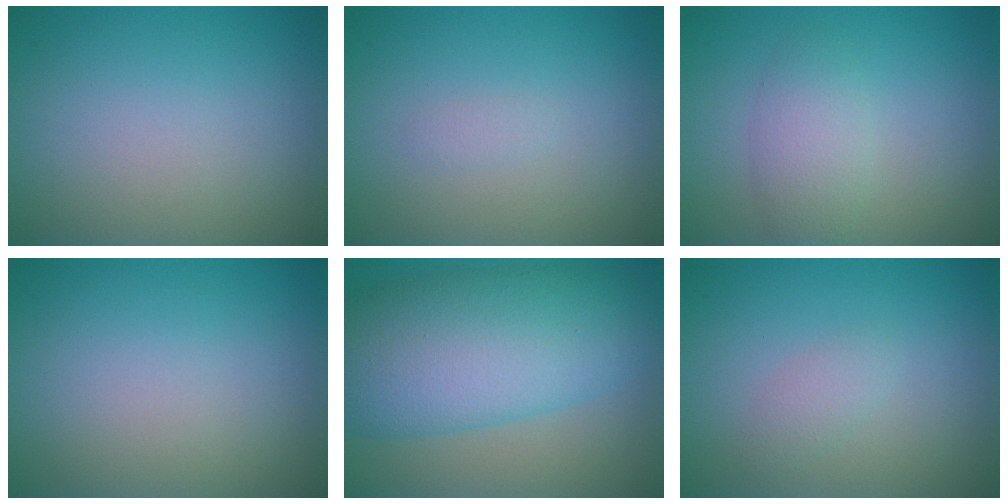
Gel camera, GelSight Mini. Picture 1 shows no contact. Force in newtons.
{"total": 0.5, "press": 0.5, "slide": 0.0}
{"total": 2.8, "press": 2.8, "slide": 0.2}
{"total": 0.0}
{"total": 11.6, "press": 11.6, "slide": 0.2}
{"total": 1.2, "press": 1.2, "slide": 0.0}